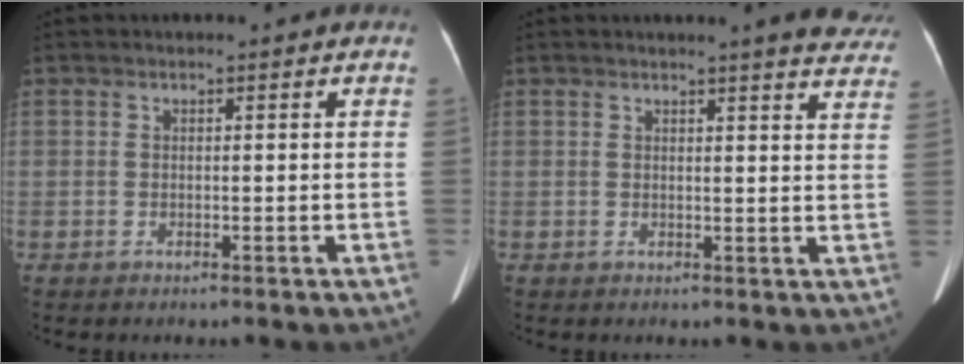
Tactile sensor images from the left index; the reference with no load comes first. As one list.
[{"total": 9.7, "force": [8.8, 0.9, 3.9], "torque": [-0.023, -0.024, 0.071]}]